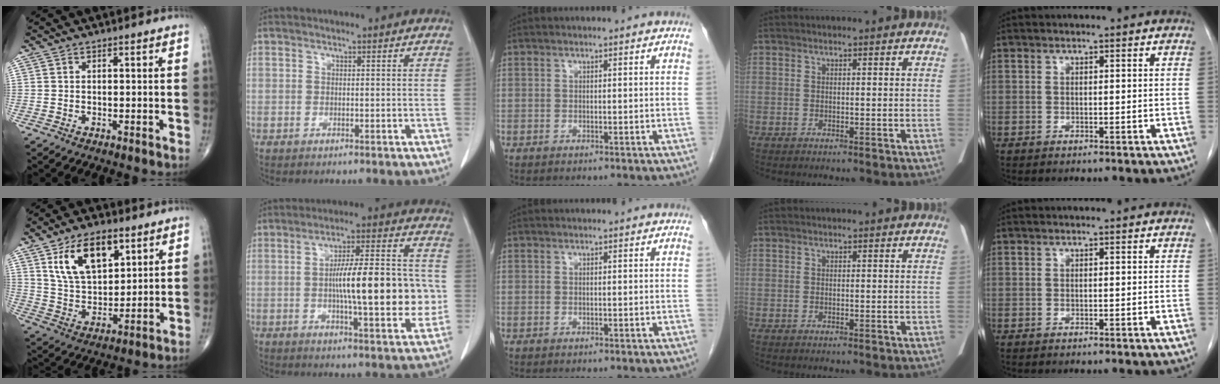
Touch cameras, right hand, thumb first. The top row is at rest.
{"thumb": {"total": 14.4, "force": [6.8, 7.6, 10.2], "torque": [-0.154, -0.027, 0.134]}, "index": {"total": 16.4, "force": [-1.0, 3.4, 16.1], "torque": [-0.249, 0.017, -0.014]}}